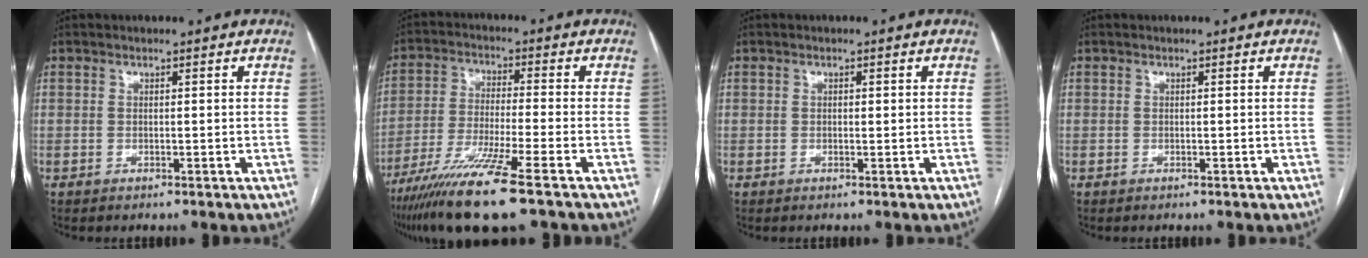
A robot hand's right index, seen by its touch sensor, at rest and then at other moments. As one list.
[{"total": 12.6, "force": [-8.4, -0.8, 9.3], "torque": [-0.183, -0.037, -0.150]}, {"total": 0.8, "force": [0.2, 0.3, 0.7], "torque": [-0.014, 0.000, 0.003]}, {"total": 0.0}]